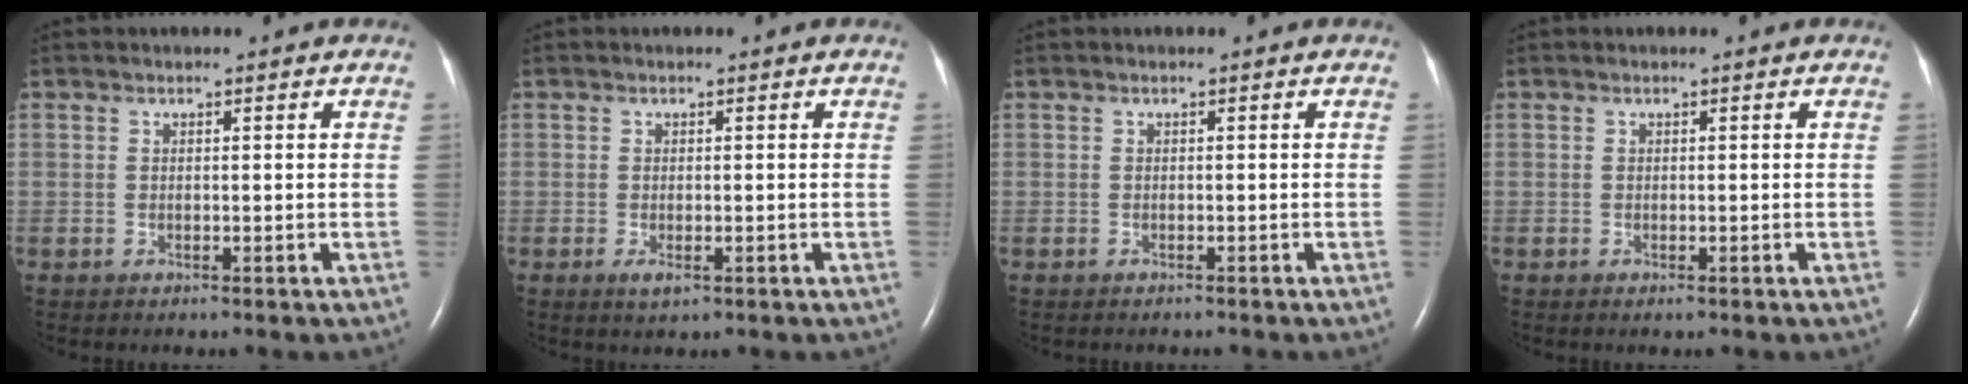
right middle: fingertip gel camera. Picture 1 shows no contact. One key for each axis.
{"total": 1.6, "fx": -0.6, "fy": 0.6, "fz": 1.3, "tx": -0.024, "ty": -0.003, "tz": -0.007}
{"total": 1.2, "fx": -1.1, "fy": 0.4, "fz": 0.4, "tx": -0.013, "ty": -0.002, "tz": -0.013}
{"total": 0.0}